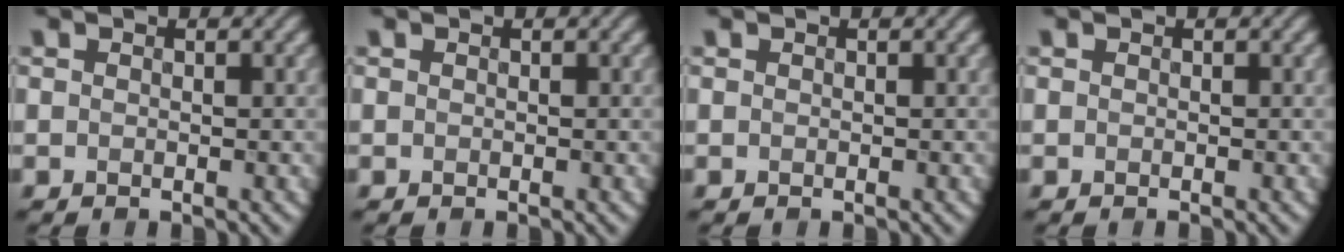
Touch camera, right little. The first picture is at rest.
{"total": 0.0}
{"total": 0.0}
{"total": 0.0}